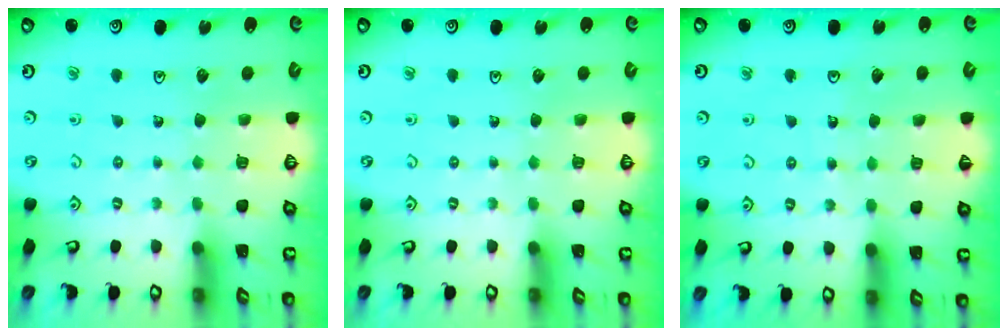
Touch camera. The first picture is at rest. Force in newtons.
{"total": 0.0}
{"total": 2.7, "press": 2.7, "slide": 0.3}